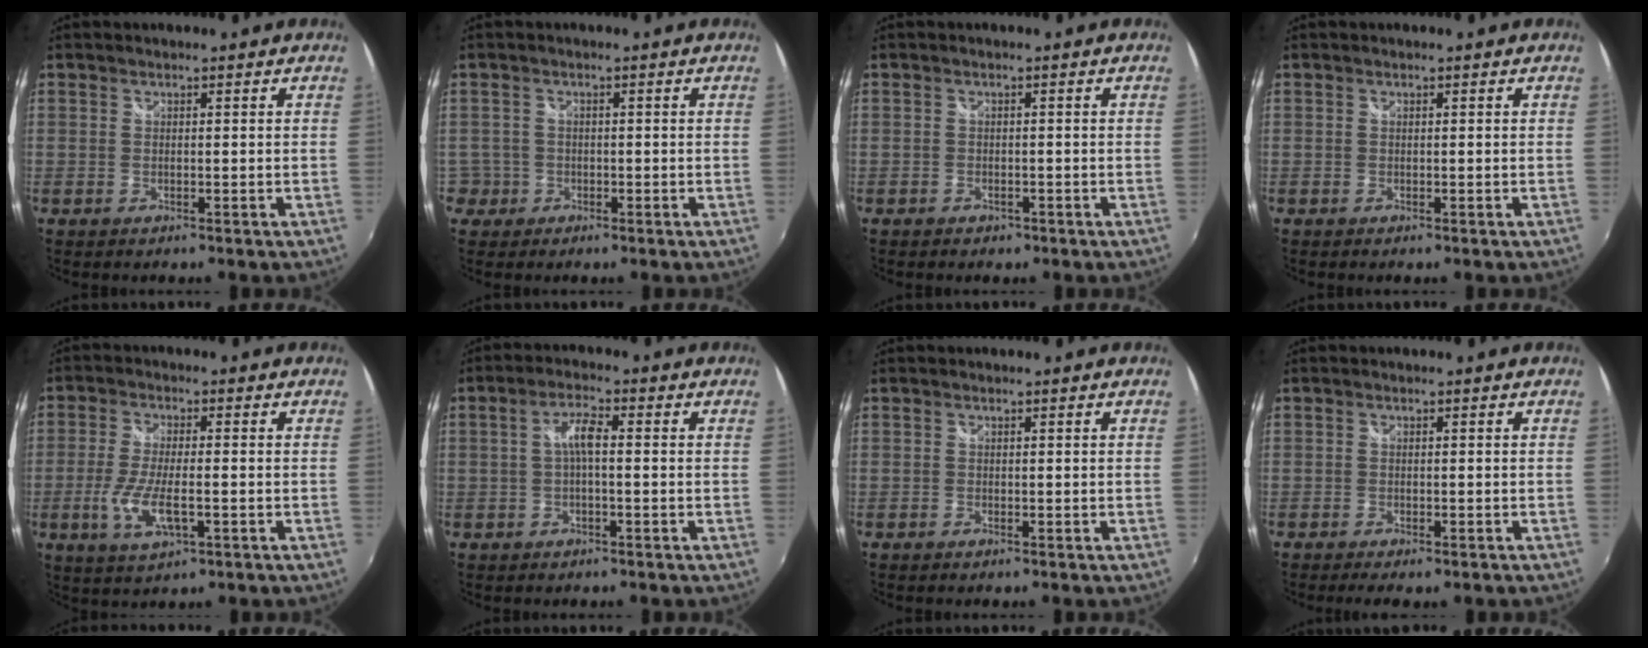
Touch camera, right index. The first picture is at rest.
{"total": 3.5, "force": [-1.1, 3.3, 0.1], "torque": [-0.001, 0.013, -0.018]}
{"total": 1.9, "force": [-1.3, 1.3, 0.6], "torque": [-0.013, -0.004, -0.016]}
{"total": 0.0}
{"total": 8.3, "force": [-2.5, 2.5, 7.5], "torque": [-0.156, -0.013, -0.048]}
{"total": 3.7, "force": [-0.3, 0.8, 3.6], "torque": [-0.070, 0.010, -0.004]}
{"total": 0.0}
{"total": 3.0, "force": [-2.3, 1.0, 1.7], "torque": [-0.040, -0.014, -0.039]}